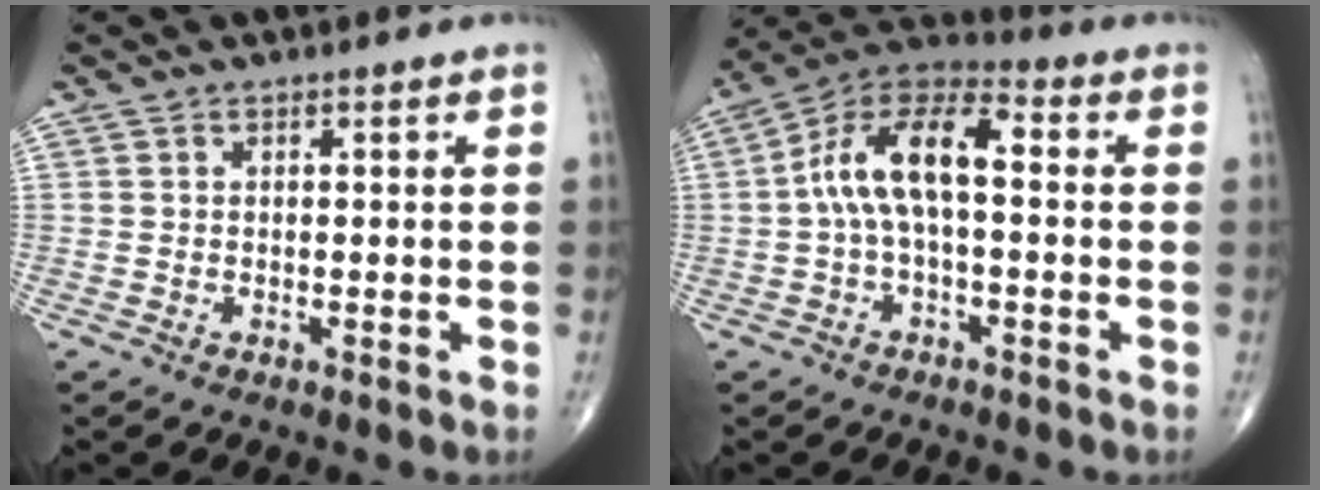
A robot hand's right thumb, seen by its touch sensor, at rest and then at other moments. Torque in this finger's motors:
{"motor_torque": [-0.34, 0.93, 0.25, -0.23, 0.24]}